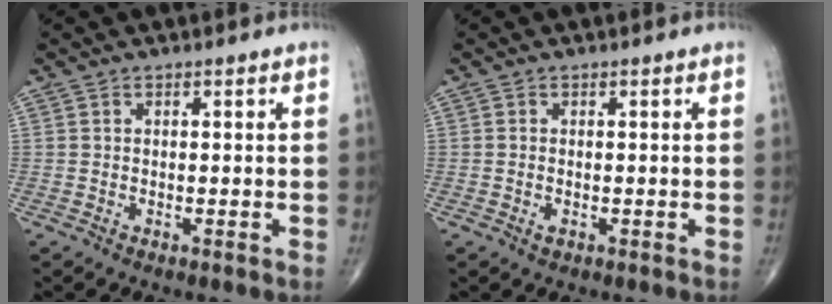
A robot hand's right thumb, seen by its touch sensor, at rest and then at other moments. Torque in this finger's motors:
{"motor_torque": [-0.37, 0.30, -0.07, 0.23, 0.02]}